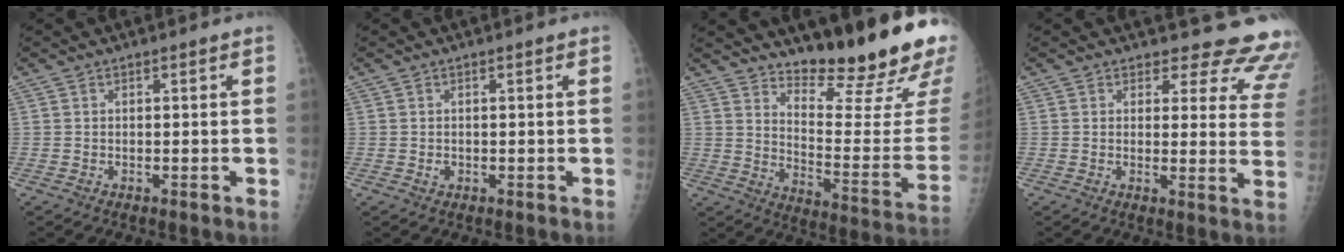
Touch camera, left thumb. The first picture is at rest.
{"total": 0.8, "force": [0.1, 0.6, 0.4], "torque": [-0.003, 0.000, 0.002]}
{"total": 21.5, "force": [17.4, 2.8, 12.4], "torque": [-0.158, -0.158, 0.249]}
{"total": 14.7, "force": [13.8, 4.6, 2.1], "torque": [0.030, -0.121, 0.122]}